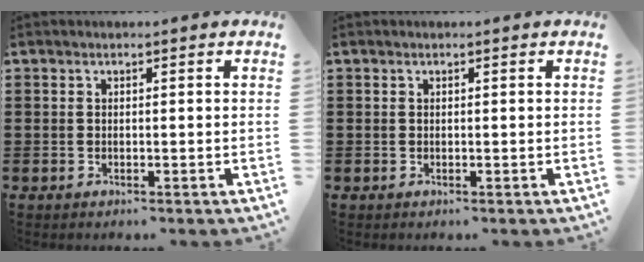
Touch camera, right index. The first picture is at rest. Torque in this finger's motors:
{"motor_torque": [0.19, -0.16, 0.02, 0.02]}